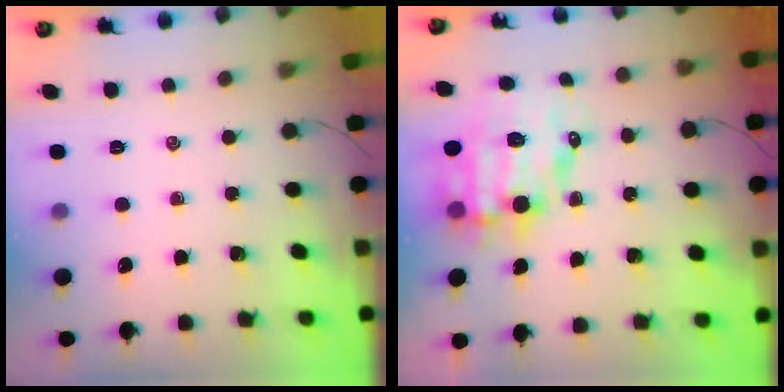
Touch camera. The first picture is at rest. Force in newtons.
{"total": 11.8, "press": 11.5, "slide": 2.9}